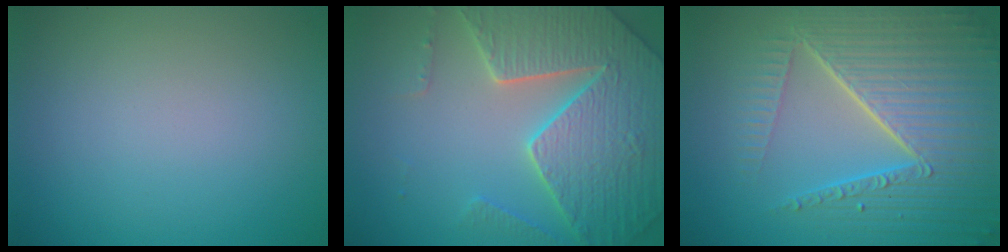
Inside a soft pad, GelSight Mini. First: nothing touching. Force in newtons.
{"total": 7.5, "press": 7.3, "slide": 1.9}
{"total": 9.3, "press": 6.1, "slide": 6.9}